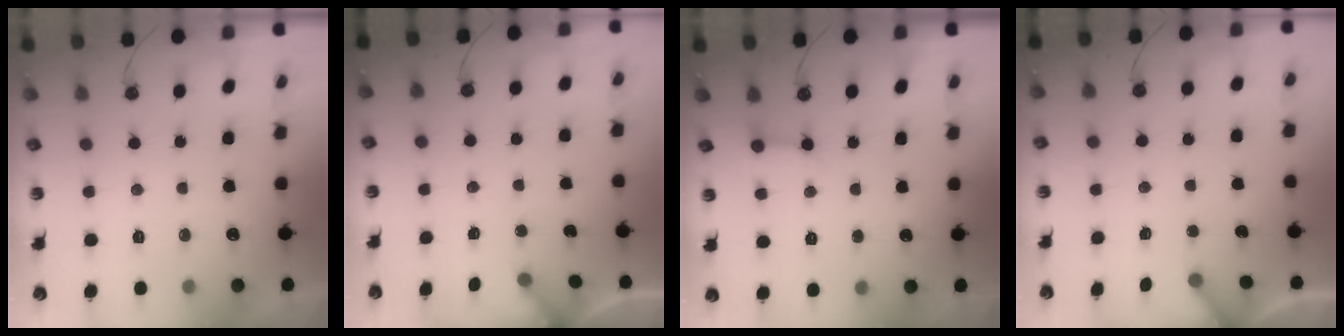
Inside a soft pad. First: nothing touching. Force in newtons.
{"total": 2.3, "press": 2.3, "slide": 0.2}
{"total": 3.5, "press": 3.4, "slide": 0.5}
{"total": 3.4, "press": 3.4, "slide": 0.2}